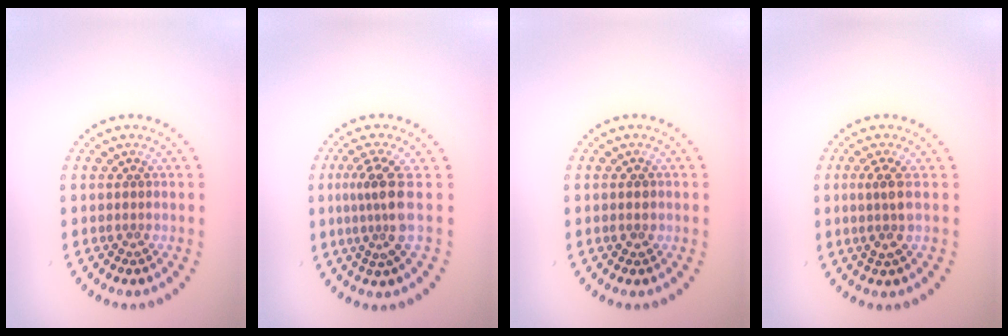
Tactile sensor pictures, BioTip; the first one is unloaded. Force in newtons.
{"total": 3.4, "press": 2.4, "slide": 2.5}
{"total": 1.3, "press": 1.3, "slide": 0.1}
{"total": 2.2, "press": 1.7, "slide": 1.4}